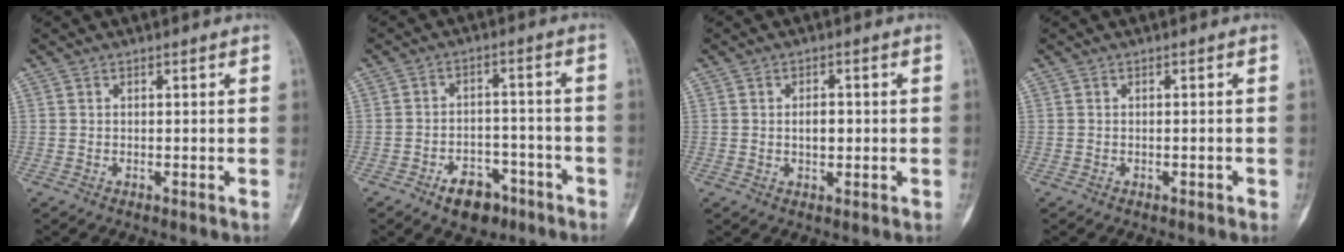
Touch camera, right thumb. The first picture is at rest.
{"total": 8.6, "force": [-5.3, 5.3, 4.2], "torque": [-0.032, 0.041, -0.078]}
{"total": 3.3, "force": [-0.1, 2.1, 2.5], "torque": [-0.026, 0.005, -0.002]}
{"total": 0.8, "force": [-0.3, 0.4, 0.6], "torque": [-0.010, 0.009, -0.003]}